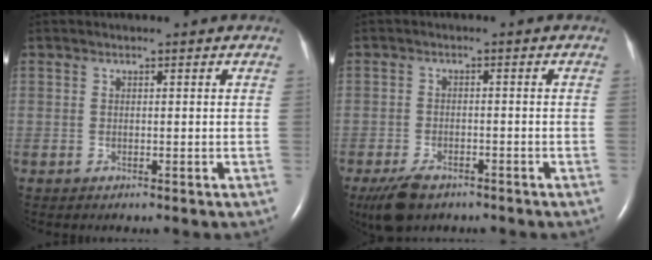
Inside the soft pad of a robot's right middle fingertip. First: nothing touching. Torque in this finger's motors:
{"motor_torque": [0.82, -0.66, 0.06, 0.03]}